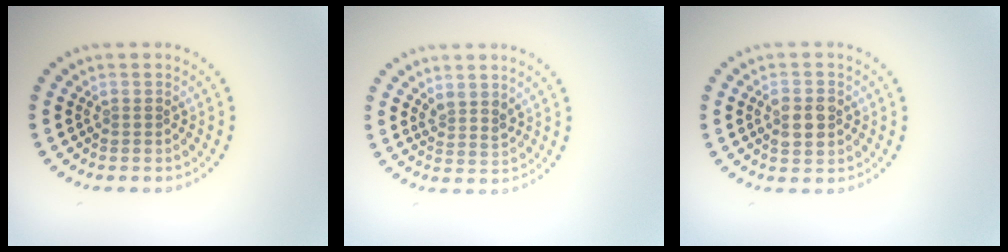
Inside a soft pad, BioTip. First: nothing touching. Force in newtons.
{"total": 1.7, "press": 1.3, "slide": 1.0}
{"total": 2.9, "press": 2.9, "slide": 0.1}